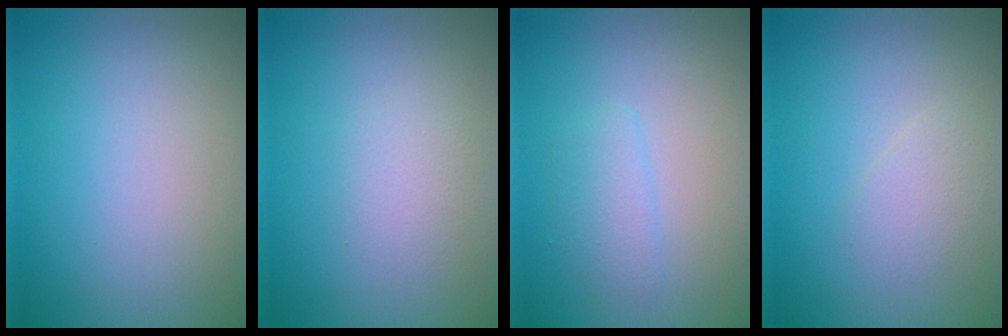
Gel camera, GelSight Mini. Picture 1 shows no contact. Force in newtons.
{"total": 1.6, "press": 1.6, "slide": 0.1}
{"total": 1.5, "press": 1.5, "slide": 0.0}
{"total": 1.4, "press": 1.4, "slide": 0.1}